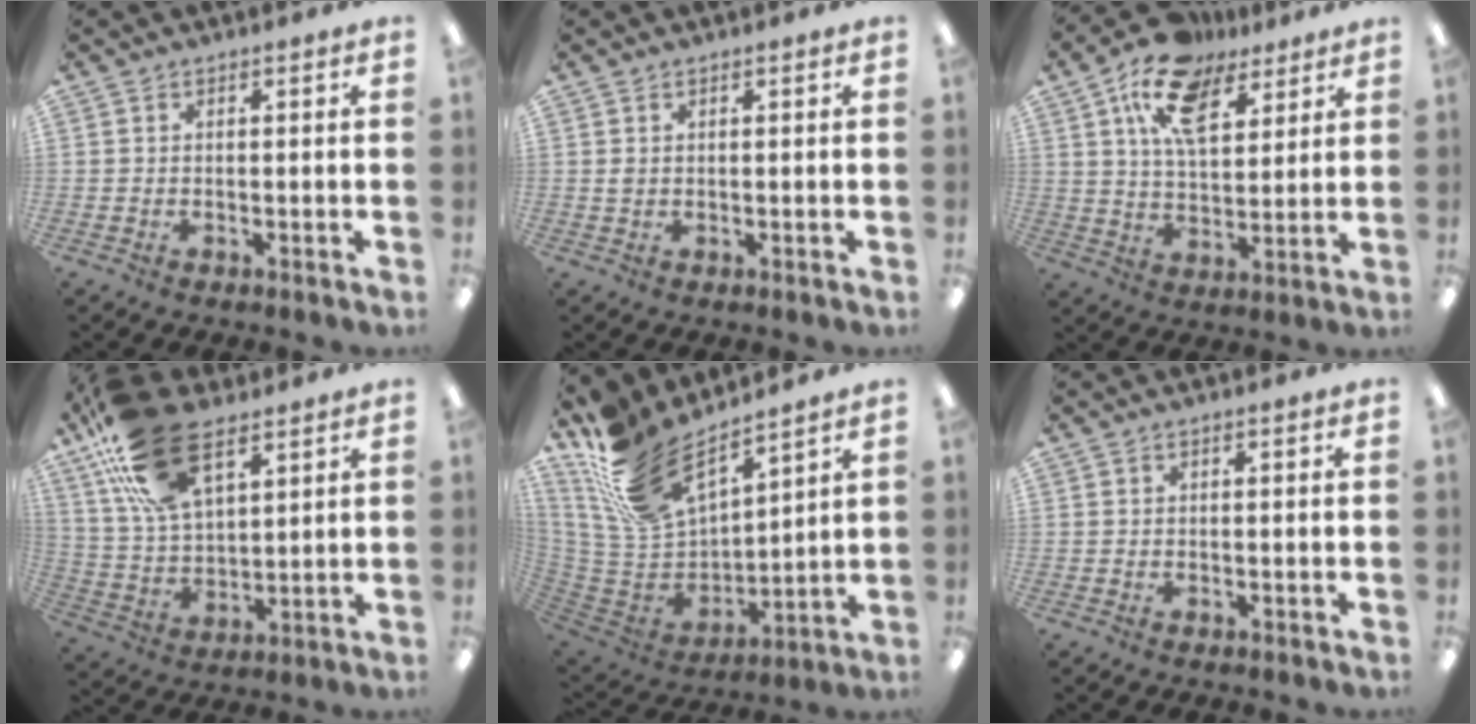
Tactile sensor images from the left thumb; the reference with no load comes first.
{"total": 1.1, "force": [0.3, 0.8, 0.7], "torque": [-0.016, 0.003, 0.006]}
{"total": 15.4, "force": [9.3, 8.2, 9.1], "torque": [-0.169, -0.026, 0.170]}
{"total": 20.2, "force": [11.5, 10.3, 13.0], "torque": [-0.270, -0.036, 0.205]}
{"total": 18.5, "force": [14.1, 8.0, 8.9], "torque": [-0.208, -0.093, 0.261]}
{"total": 0.0}